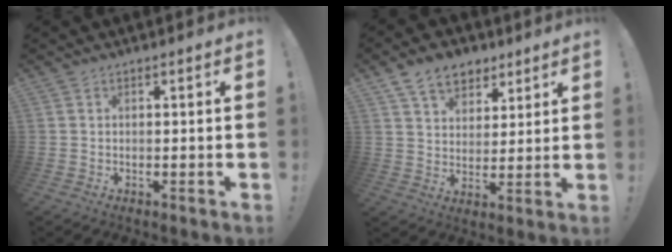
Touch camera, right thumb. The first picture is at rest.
{"total": 11.1, "force": [6.9, 7.4, 4.6], "torque": [-0.070, -0.029, 0.132]}